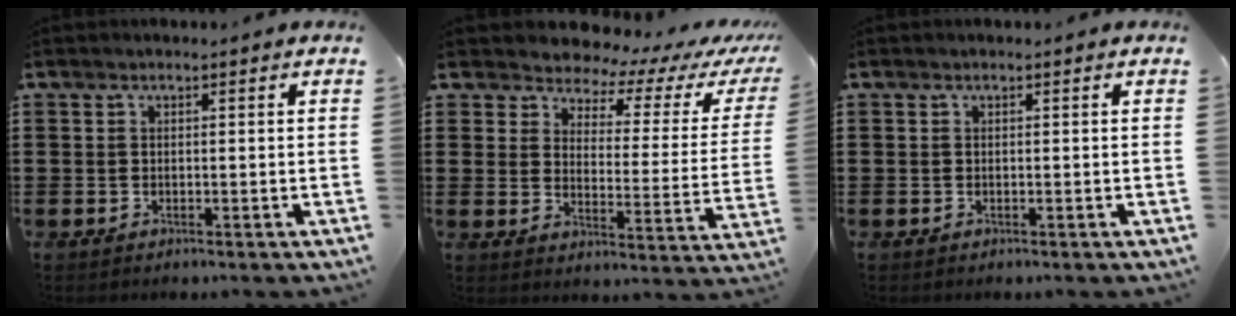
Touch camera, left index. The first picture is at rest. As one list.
[{"total": 4.2, "force": [3.9, 1.2, 0.6], "torque": [-0.033, -0.038, 0.062]}, {"total": 0.0}]